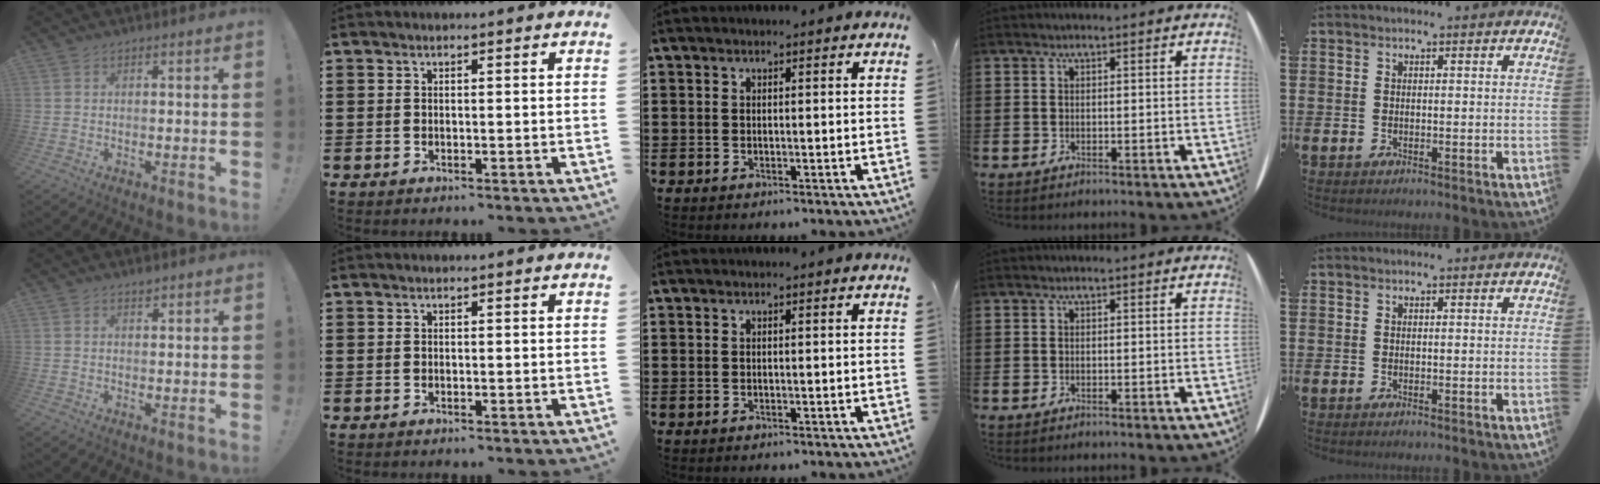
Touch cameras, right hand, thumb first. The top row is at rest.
{"thumb": {"total": 1.1, "force": [1.1, 0.3, 0.1], "torque": [0.013, -0.010, 0.018]}}